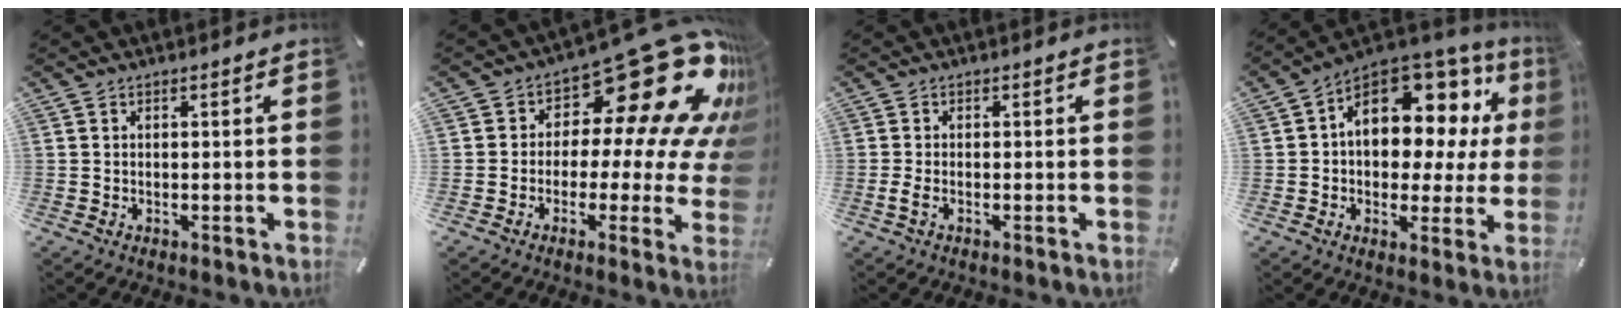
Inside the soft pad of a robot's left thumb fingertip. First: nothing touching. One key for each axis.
{"total": 21.2, "fx": 11.4, "fy": 9.6, "fz": 15.0, "tx": -0.203, "ty": -0.092, "tz": 0.188}
{"total": 2.0, "fx": -0.8, "fy": 0.8, "fz": 1.7, "tx": -0.035, "ty": -0.001, "tz": -0.015}
{"total": 13.9, "fx": 5.6, "fy": 9.4, "fz": 8.5, "tx": -0.123, "ty": -0.049, "tz": 0.100}